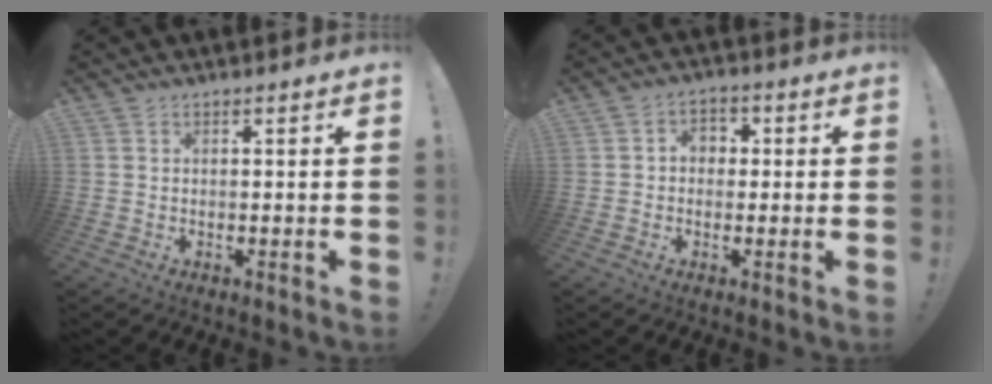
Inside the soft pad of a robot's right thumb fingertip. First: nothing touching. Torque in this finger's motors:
{"motor_torque": [0.57, 0.75, 0.42, -0.29, -0.01]}